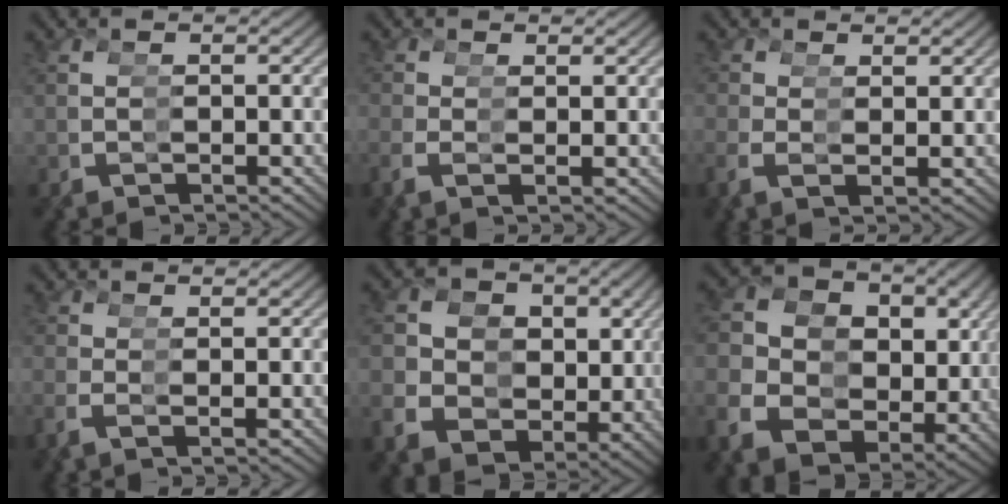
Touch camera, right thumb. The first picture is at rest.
{"total": 0.9, "force": [0.5, -0.7, 0.2], "torque": [0.016, 0.021, 0.002]}
{"total": 0.9, "force": [0.8, -0.3, -0.1], "torque": [0.021, 0.020, 0.007]}
{"total": 0.9, "force": [0.1, -0.8, 0.5], "torque": [0.006, 0.016, 0.000]}
{"total": 12.7, "force": [1.8, 10.8, 6.4], "torque": [-0.096, -0.003, 0.030]}
{"total": 15.4, "force": [1.8, 12.4, 9.0], "torque": [-0.136, 0.007, 0.022]}